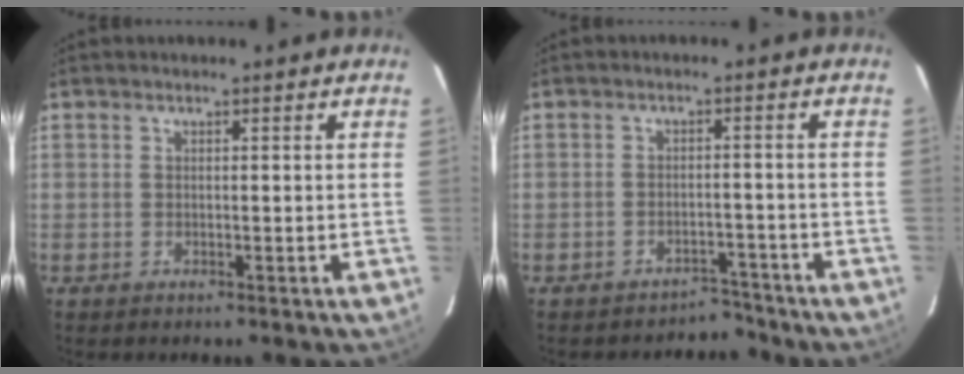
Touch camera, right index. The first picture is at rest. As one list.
[{"total": 4.1, "force": [-3.7, 1.8, -0.3], "torque": [0.012, 0.020, -0.047]}]